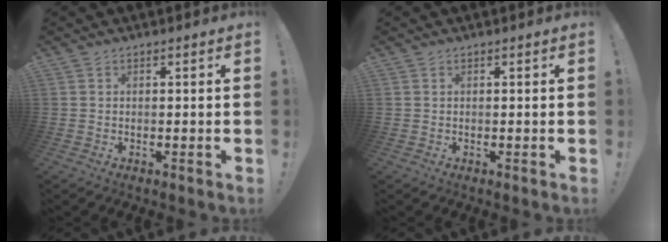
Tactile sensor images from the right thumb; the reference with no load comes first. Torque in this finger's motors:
{"motor_torque": [0.18, 0.00, -0.10, 0.04, -0.01]}